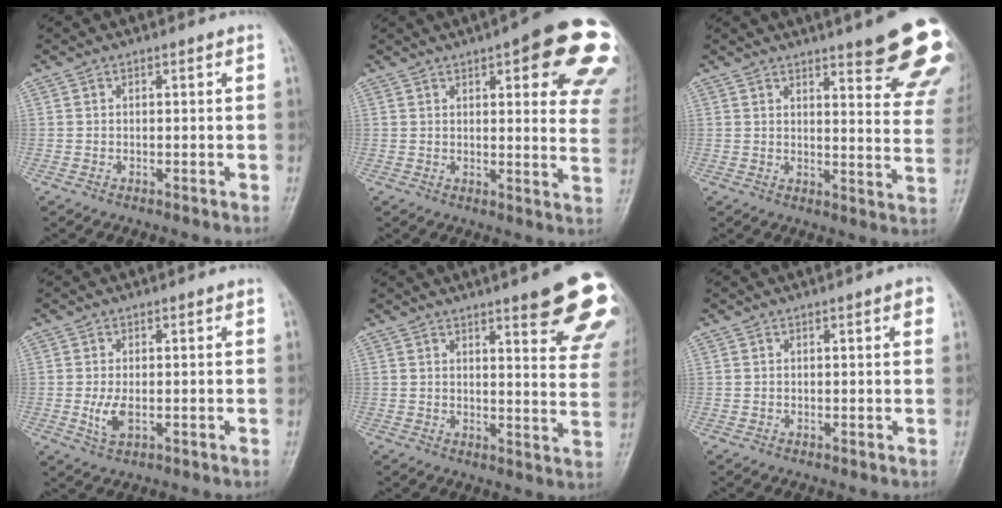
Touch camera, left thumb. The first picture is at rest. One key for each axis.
{"total": 21.2, "fx": 10.0, "fy": 6.4, "fz": 17.5, "tx": -0.170, "ty": -0.021, "tz": 0.110}
{"total": 18.9, "fx": 12.7, "fy": 4.0, "fz": 13.4, "tx": -0.136, "ty": -0.061, "tz": 0.143}
{"total": 3.5, "fx": -0.6, "fy": 1.8, "fz": 3.0, "tx": -0.064, "ty": -0.005, "tz": -0.009}
{"total": 16.8, "fx": 10.3, "fy": 3.4, "fz": 12.8, "tx": -0.127, "ty": -0.048, "tz": 0.115}
{"total": 1.7, "fx": 0.7, "fy": 0.4, "fz": 1.5, "tx": -0.018, "ty": 0.001, "tz": 0.007}